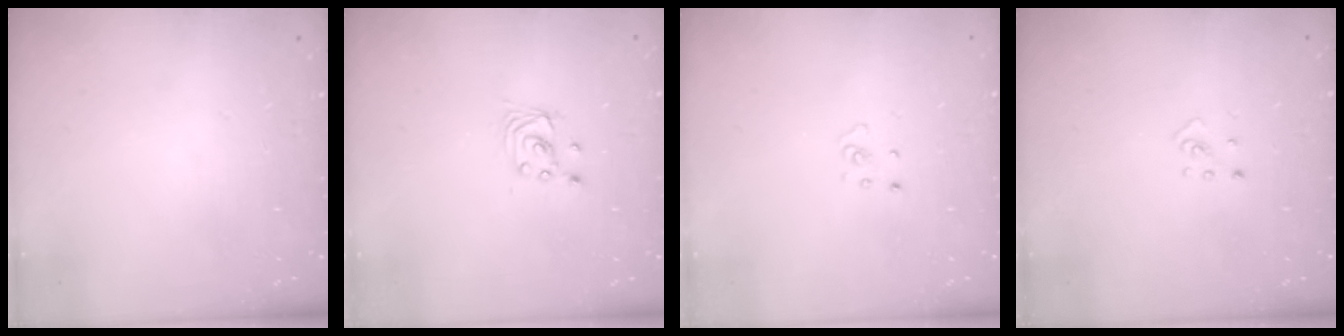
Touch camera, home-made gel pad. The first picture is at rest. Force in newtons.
{"total": 2.4, "press": 2.4, "slide": 0.2}
{"total": 2.3, "press": 2.3, "slide": 0.2}
{"total": 2.0, "press": 2.0, "slide": 0.3}